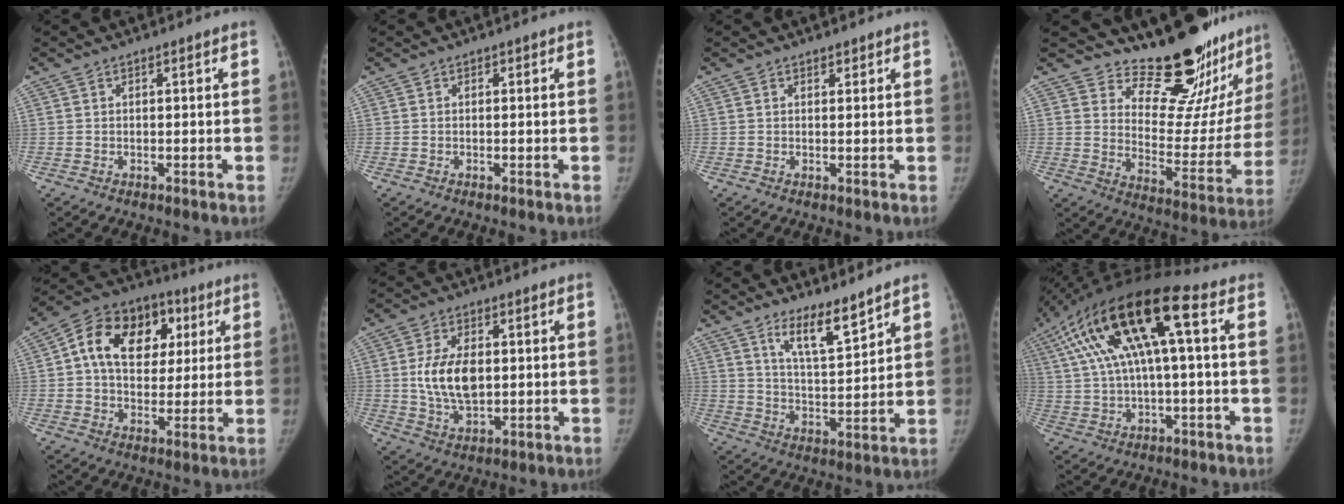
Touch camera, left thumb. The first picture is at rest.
{"total": 0.0}
{"total": 1.1, "force": [0.9, 0.6, 0.4], "torque": [0.006, -0.005, 0.011]}
{"total": 21.9, "force": [19.4, 6.4, 8.0], "torque": [-0.056, -0.182, 0.259]}
{"total": 18.3, "force": [4.7, 13.1, 11.8], "torque": [-0.165, 0.016, 0.069]}
{"total": 10.1, "force": [1.0, 5.7, 8.3], "torque": [-0.147, -0.007, 0.027]}
{"total": 8.9, "force": [6.6, 1.9, 5.7], "torque": [-0.088, -0.059, 0.124]}
{"total": 19.7, "force": [5.1, 5.7, 18.1], "torque": [-0.365, 0.041, 0.089]}